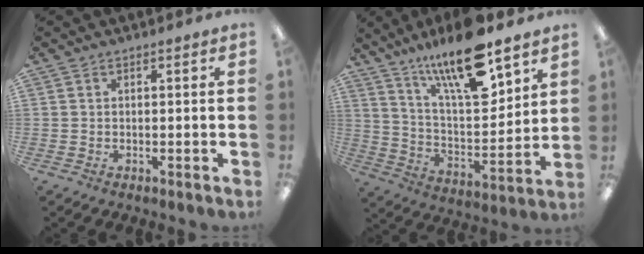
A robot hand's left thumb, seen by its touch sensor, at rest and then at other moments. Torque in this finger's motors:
{"motor_torque": [0.54, 0.61, 1.43, -1.35, 0.16]}